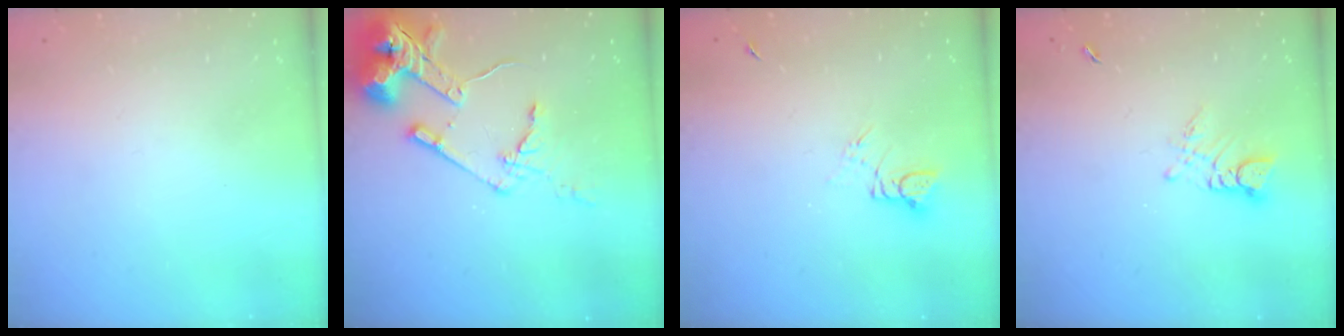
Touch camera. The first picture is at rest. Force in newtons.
{"total": 16.1, "press": 16.0, "slide": 1.9}
{"total": 1.5, "press": 1.5, "slide": 0.2}
{"total": 3.0, "press": 2.9, "slide": 0.4}